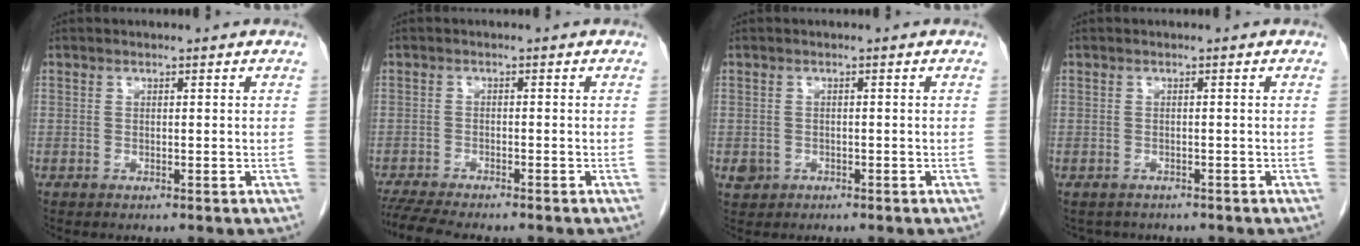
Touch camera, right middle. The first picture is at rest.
{"total": 8.5, "force": [-7.4, 0.8, 4.0], "torque": [-0.063, -0.014, -0.116]}
{"total": 1.6, "force": [-0.7, 1.4, 0.4], "torque": [-0.009, 0.004, -0.007]}
{"total": 1.9, "force": [-1.7, 0.9, -0.2], "torque": [-0.003, -0.001, -0.024]}